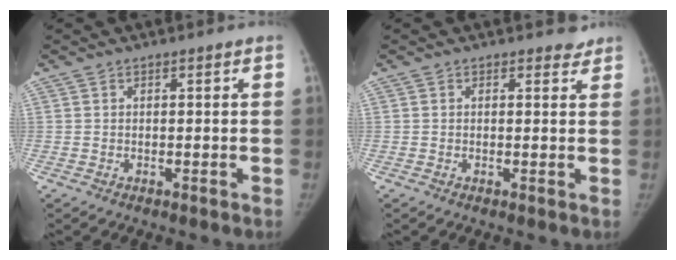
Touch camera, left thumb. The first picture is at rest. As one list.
[{"total": 1.8, "force": [1.6, 0.9, 0.1], "torque": [0.014, -0.011, 0.010]}]